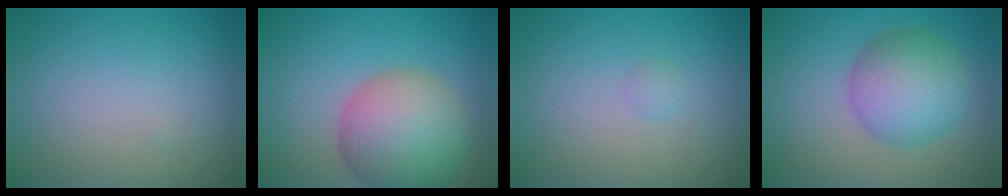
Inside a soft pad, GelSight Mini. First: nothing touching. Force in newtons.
{"total": 9.0, "press": 9.0, "slide": 0.5}
{"total": 0.6, "press": 0.6, "slide": 0.1}
{"total": 6.5, "press": 6.5, "slide": 0.2}